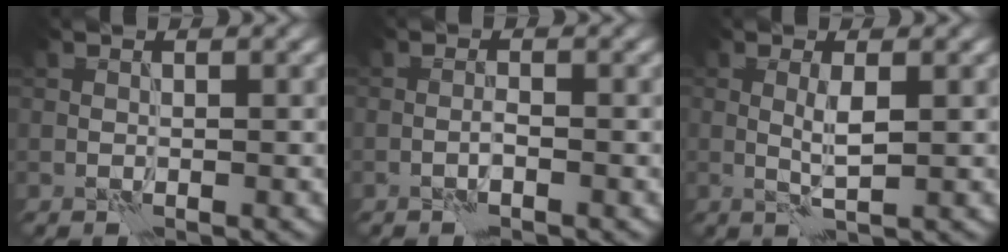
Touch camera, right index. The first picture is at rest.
{"total": 0.8, "force": [-0.4, -0.1, 0.6], "torque": [-0.011, 0.004, -0.010]}
{"total": 1.9, "force": [0.5, 0.1, 1.8], "torque": [-0.039, 0.000, 0.008]}